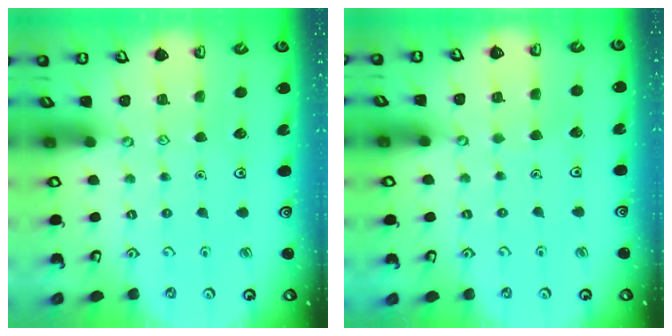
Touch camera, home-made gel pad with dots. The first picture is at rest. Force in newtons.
{"total": 1.5, "press": 1.5, "slide": 0.2}